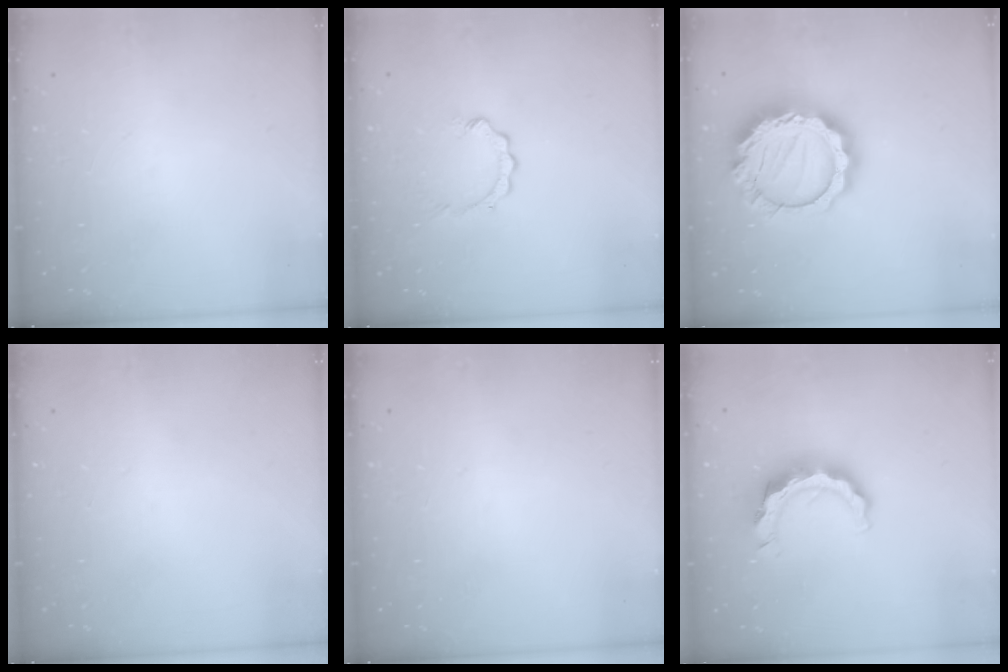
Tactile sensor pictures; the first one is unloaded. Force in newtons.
{"total": 2.6, "press": 2.6, "slide": 0.3}
{"total": 20.3, "press": 20.3, "slide": 1.6}
{"total": 0.0}
{"total": 0.0}
{"total": 11.0, "press": 11.0, "slide": 0.9}